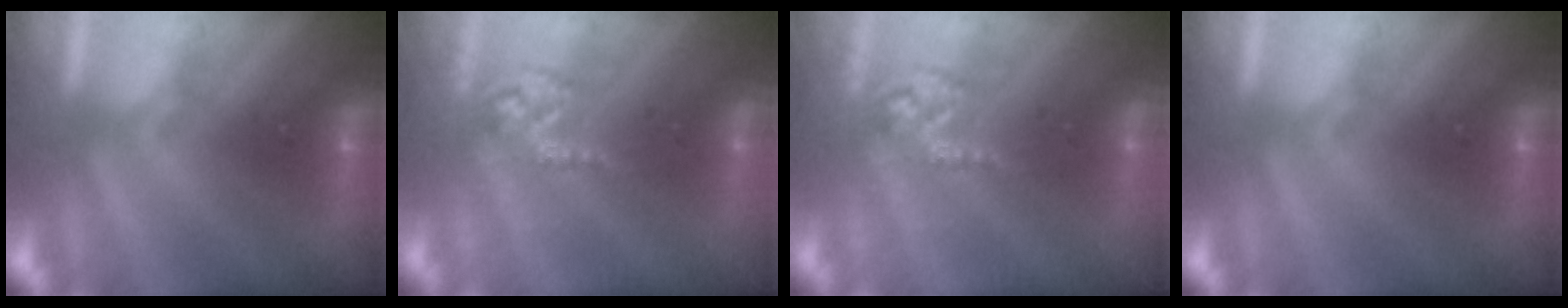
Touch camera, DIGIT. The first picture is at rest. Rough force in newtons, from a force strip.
{"total": 2.6}
{"total": 2.6}
{"total": 0.0}